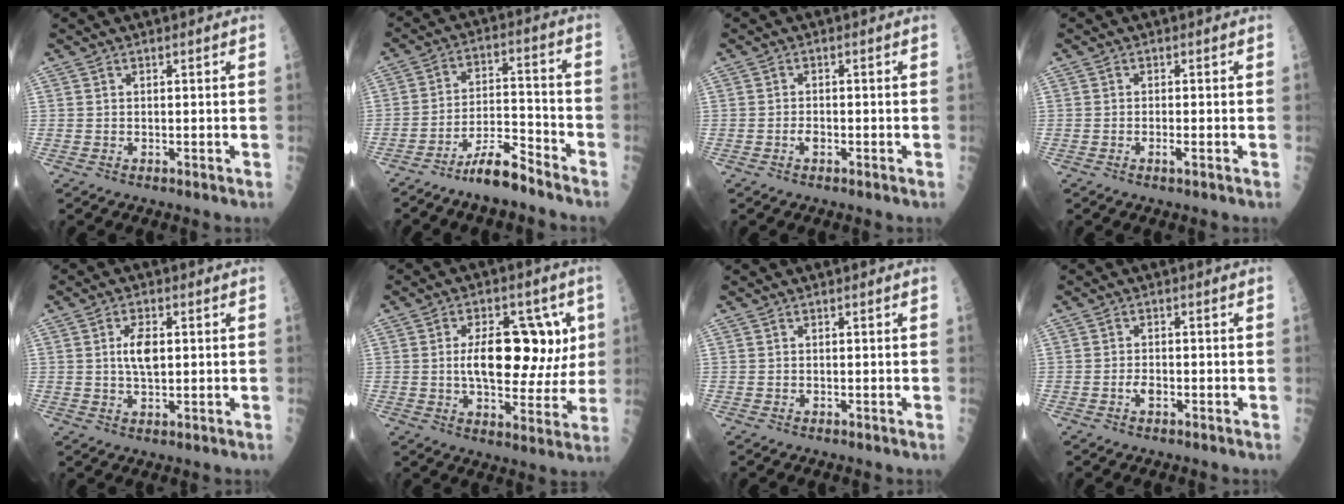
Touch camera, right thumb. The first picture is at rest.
{"total": 9.0, "force": [-7.2, 1.5, 5.1], "torque": [-0.098, 0.059, -0.129]}
{"total": 0.9, "force": [-0.4, 0.5, 0.6], "torque": [-0.006, 0.002, -0.006]}
{"total": 1.2, "force": [-0.5, -0.1, 1.1], "torque": [-0.024, -0.003, -0.010]}
{"total": 5.1, "force": [0.7, 2.5, 4.4], "torque": [-0.075, -0.001, 0.013]}
{"total": 15.4, "force": [2.4, 8.3, 12.7], "torque": [-0.141, 0.001, 0.040]}
{"total": 0.0}
{"total": 1.7, "force": [-0.6, 0.9, 1.3], "torque": [-0.016, 0.004, -0.011]}